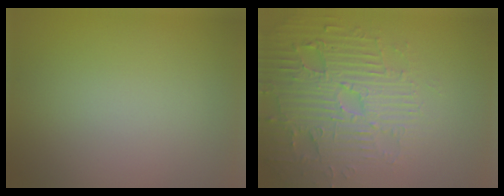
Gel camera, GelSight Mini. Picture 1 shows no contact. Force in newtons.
{"total": 5.2, "press": 5.0, "slide": 1.1}